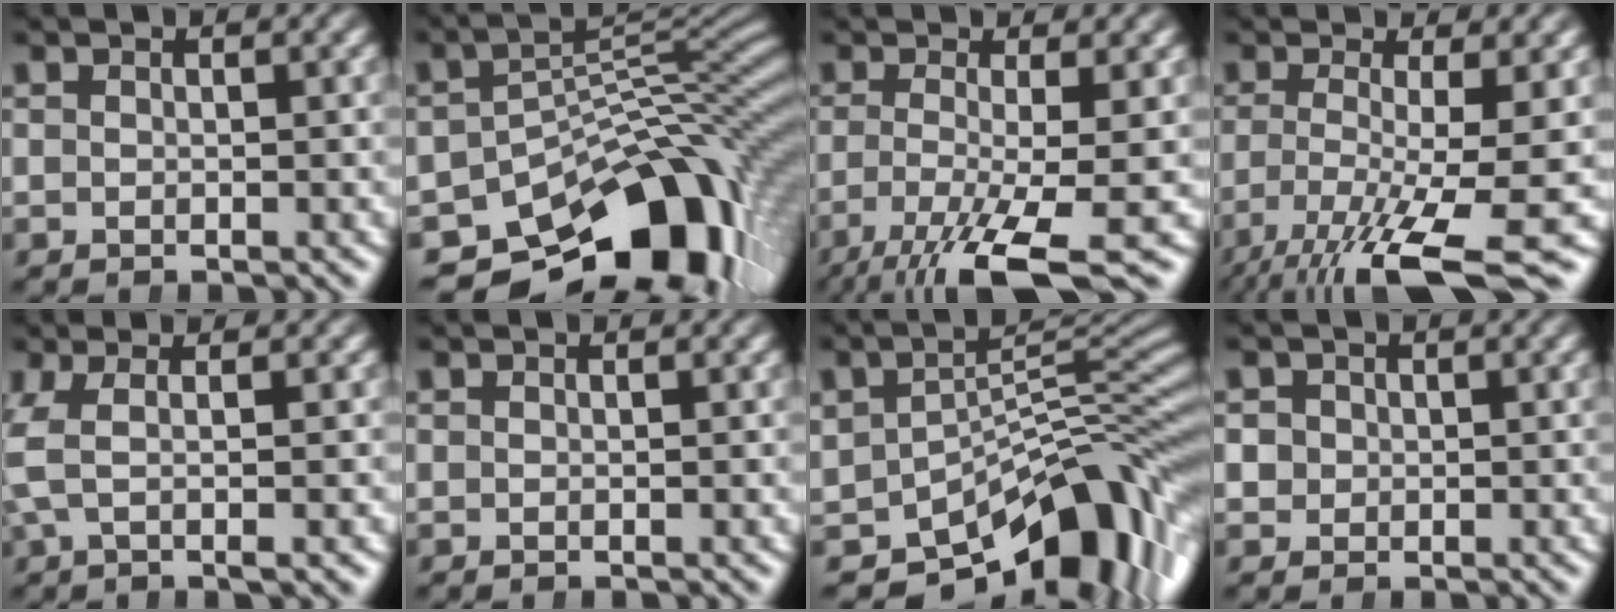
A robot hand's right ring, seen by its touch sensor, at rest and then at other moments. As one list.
[{"total": 18.9, "force": [-10.1, 10.2, 12.3], "torque": [-0.156, -0.038, -0.137]}, {"total": 7.0, "force": [-3.8, 1.6, 5.6], "torque": [-0.107, -0.045, -0.040]}, {"total": 8.6, "force": [-4.4, 2.5, 6.9], "torque": [-0.131, -0.050, -0.042]}, {"total": 3.3, "force": [0.3, 0.8, 3.2], "torque": [-0.063, 0.008, 0.006]}, {"total": 0.0}, {"total": 14.2, "force": [-7.0, 7.3, 10.0], "torque": [-0.130, -0.034, -0.087]}, {"total": 2.4, "force": [0.2, 2.2, 0.8], "torque": [-0.018, -0.006, 0.009]}]